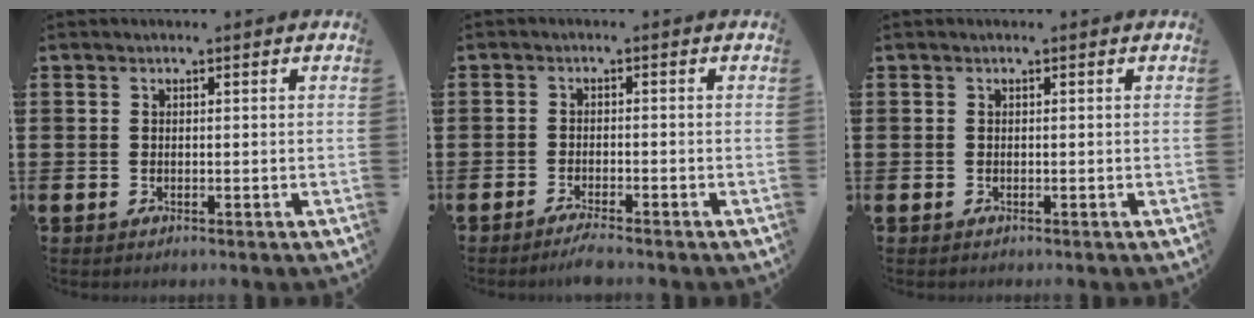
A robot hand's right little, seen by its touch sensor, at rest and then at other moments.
{"total": 2.1, "force": [-1.8, 0.0, 1.1], "torque": [-0.019, 0.004, -0.035]}
{"total": 0.0}